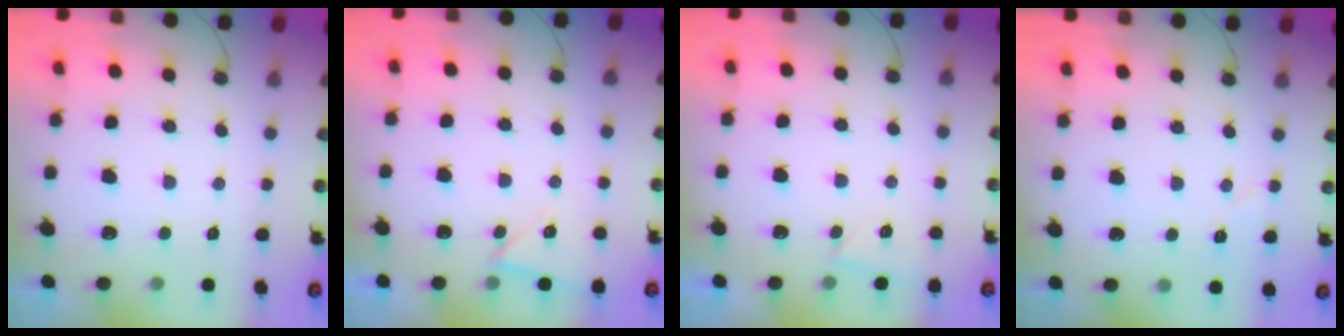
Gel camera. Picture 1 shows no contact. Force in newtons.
{"total": 4.2, "press": 4.0, "slide": 1.5}
{"total": 2.6, "press": 2.6, "slide": 0.7}
{"total": 4.3, "press": 4.3, "slide": 0.4}